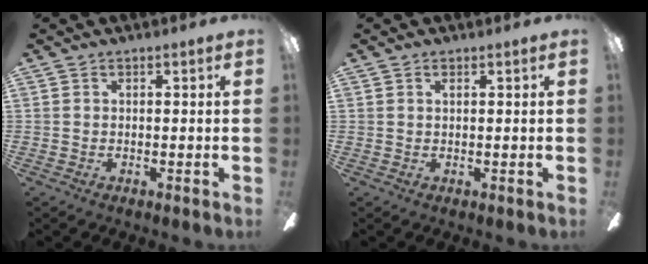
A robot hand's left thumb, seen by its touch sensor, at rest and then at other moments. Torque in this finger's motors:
{"motor_torque": [0.16, -0.20, -0.21, -0.05, 0.00]}